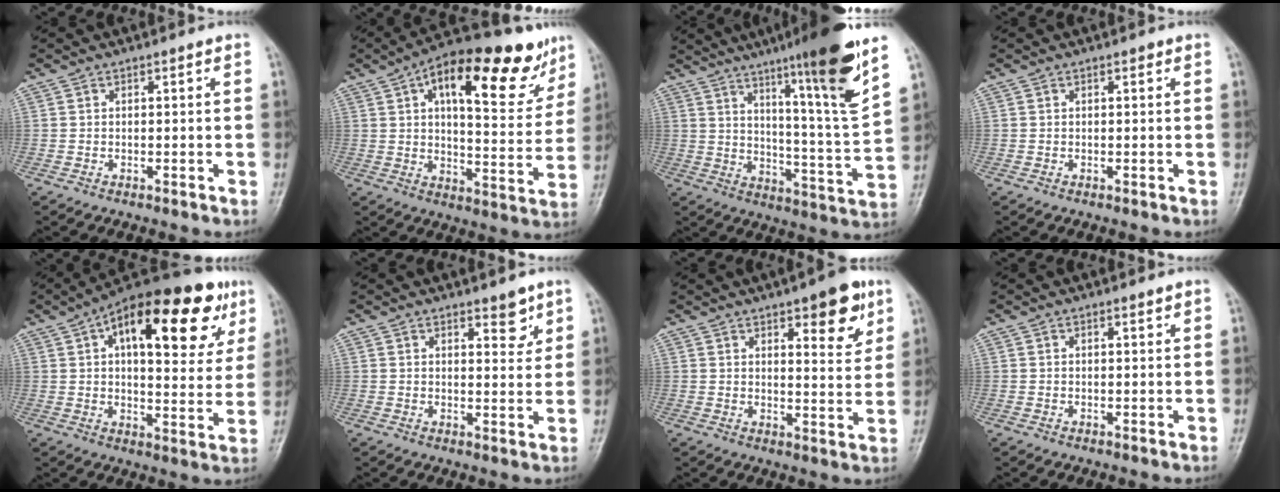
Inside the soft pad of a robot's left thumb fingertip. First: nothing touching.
{"total": 21.8, "force": [11.8, 8.4, 16.3], "torque": [-0.198, -0.021, 0.176]}
{"total": 19.5, "force": [11.7, 0.7, 15.6], "torque": [-0.211, -0.062, 0.178]}
{"total": 0.5, "force": [0.3, 0.2, 0.3], "torque": [-0.005, 0.000, 0.002]}
{"total": 25.2, "force": [11.0, 10.8, 20.0], "torque": [-0.256, 0.007, 0.156]}
{"total": 4.3, "force": [2.8, 1.8, 2.8], "torque": [-0.017, -0.018, 0.038]}
{"total": 10.2, "force": [5.7, 3.4, 7.7], "torque": [-0.079, -0.029, 0.075]}
{"total": 0.8, "force": [0.6, 0.2, 0.5], "torque": [-0.008, -0.003, 0.010]}